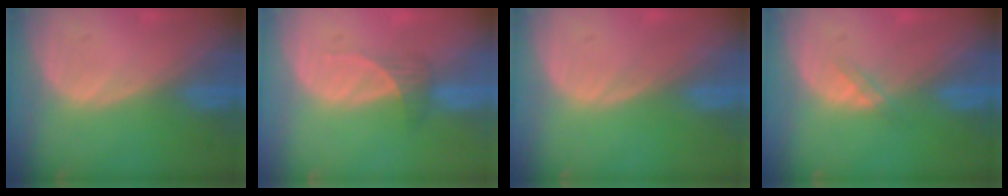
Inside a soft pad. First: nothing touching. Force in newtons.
{"total": 2.1, "press": 1.9, "slide": 0.9}
{"total": 0.0}
{"total": 1.3, "press": 1.3, "slide": 0.2}